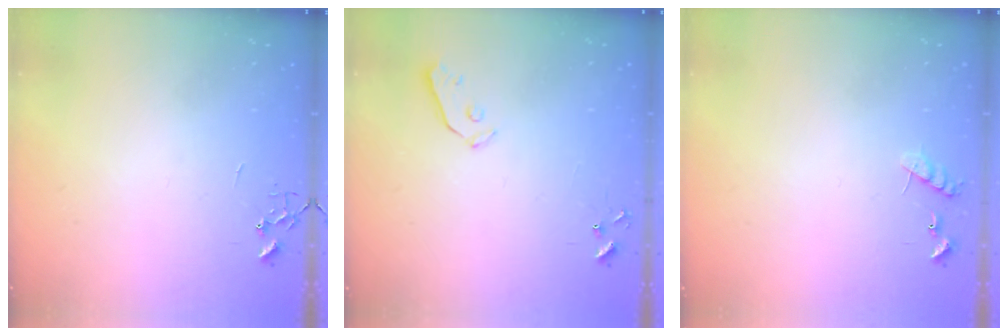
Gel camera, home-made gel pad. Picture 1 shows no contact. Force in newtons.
{"total": 3.4, "press": 3.4, "slide": 0.5}
{"total": 6.7, "press": 6.7, "slide": 0.4}